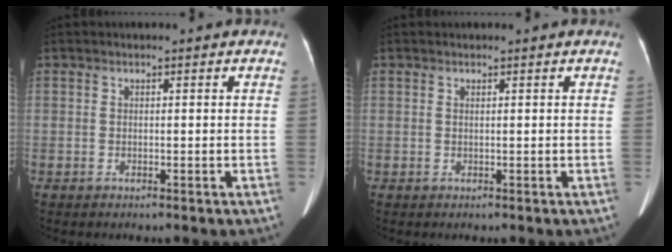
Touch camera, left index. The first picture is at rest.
{"total": 0.0}